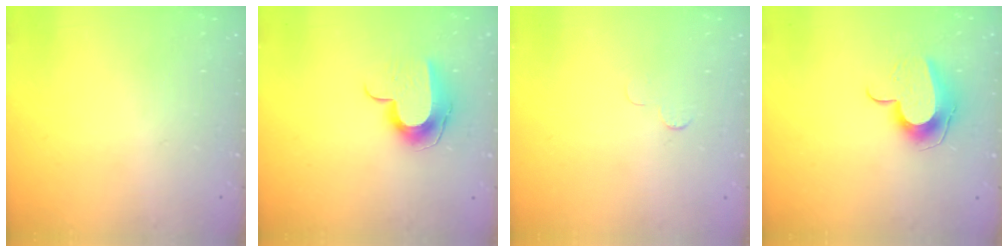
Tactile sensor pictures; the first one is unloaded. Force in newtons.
{"total": 10.2, "press": 10.2, "slide": 0.6}
{"total": 2.5, "press": 2.5, "slide": 0.2}
{"total": 10.5, "press": 10.5, "slide": 0.1}